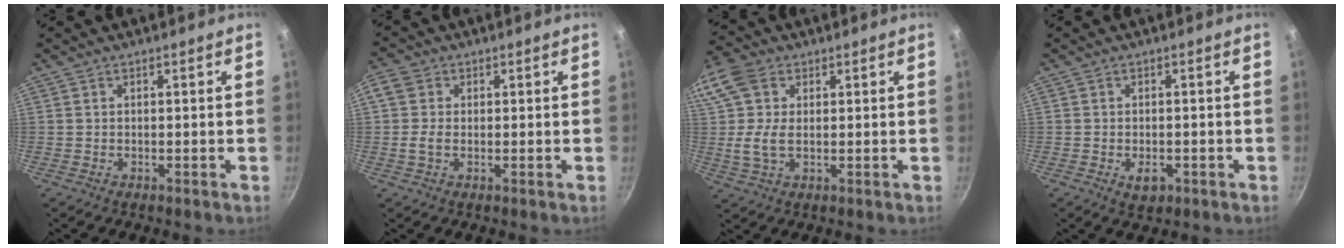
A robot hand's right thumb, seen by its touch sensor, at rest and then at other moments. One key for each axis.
{"total": 4.1, "fx": 0.0, "fy": 3.1, "fz": 2.7, "tx": -0.052, "ty": 0.003, "tz": -0.010}
{"total": 13.0, "fx": 2.5, "fy": 9.0, "fz": 9.1, "tx": -0.189, "ty": 0.012, "tz": 0.037}
{"total": 3.2, "fx": -1.2, "fy": 1.9, "fz": 2.3, "tx": -0.032, "ty": 0.003, "tz": -0.012}